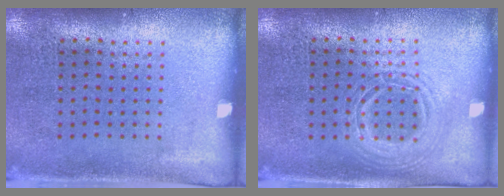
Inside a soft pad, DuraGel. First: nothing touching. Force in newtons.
{"total": 1.1, "press": 1.1, "slide": 0.1}